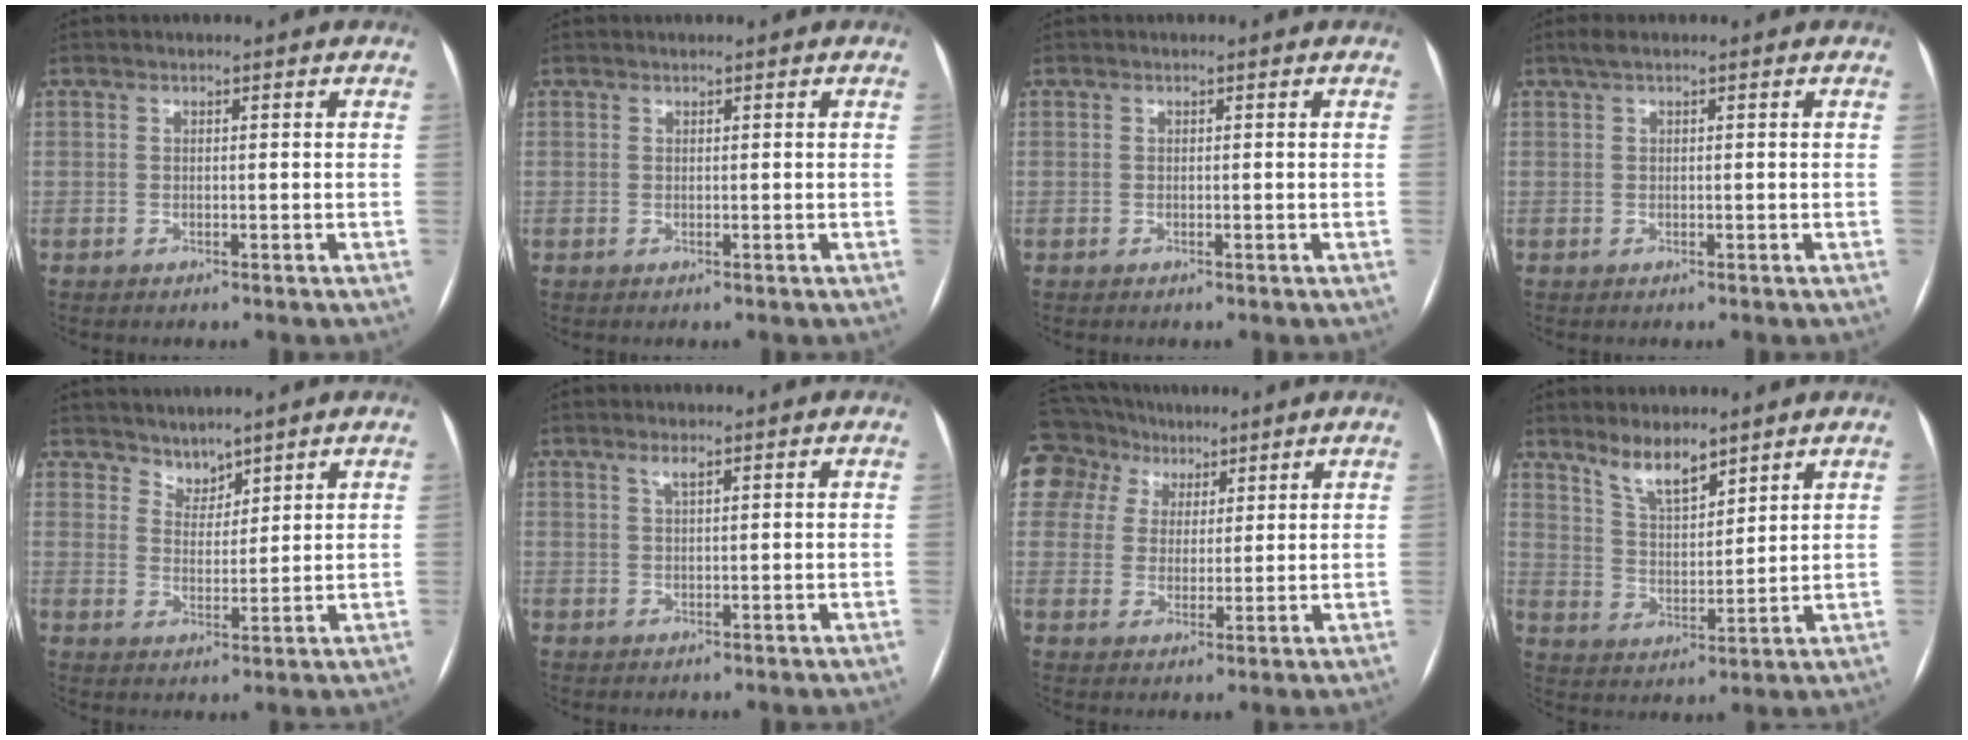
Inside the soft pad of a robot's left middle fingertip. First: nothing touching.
{"total": 0.0}
{"total": 0.0}
{"total": 1.6, "force": [1.0, 0.2, 1.2], "torque": [-0.029, 0.020, 0.019]}
{"total": 3.5, "force": [3.2, 1.4, 0.2], "torque": [0.000, 0.008, 0.061]}
{"total": 1.6, "force": [1.0, 0.1, 1.2], "torque": [-0.026, 0.004, 0.021]}
{"total": 11.2, "force": [7.5, 8.0, 2.2], "torque": [-0.059, 0.048, 0.141]}
{"total": 7.0, "force": [5.7, 2.0, 3.5], "torque": [-0.067, -0.002, 0.110]}